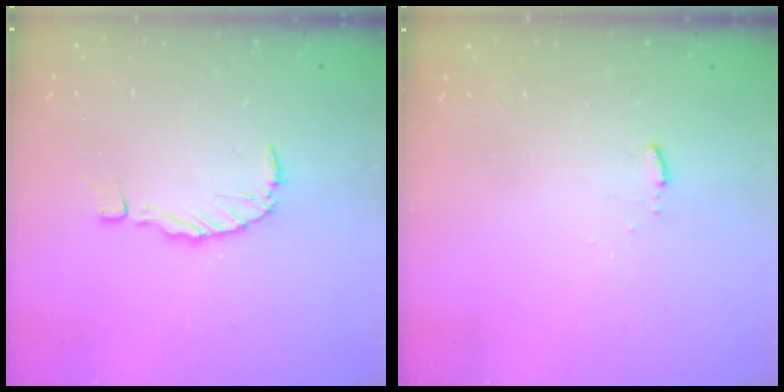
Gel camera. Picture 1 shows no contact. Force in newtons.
{"total": 4.3, "press": 4.3, "slide": 0.4}